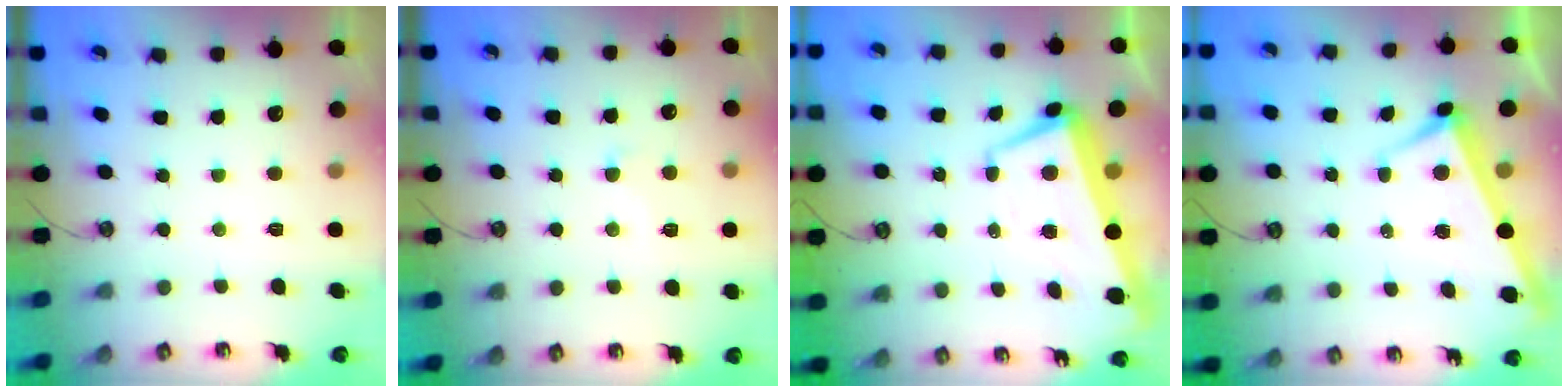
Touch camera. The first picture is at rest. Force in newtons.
{"total": 3.0, "press": 2.9, "slide": 0.7}
{"total": 6.2, "press": 5.9, "slide": 1.9}
{"total": 3.0, "press": 2.9, "slide": 0.9}